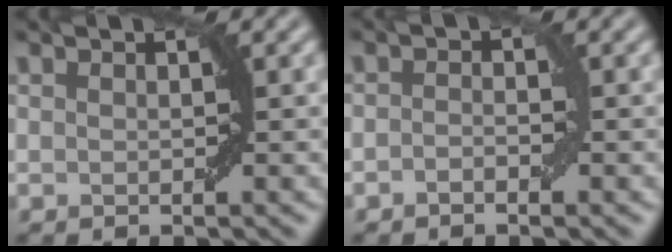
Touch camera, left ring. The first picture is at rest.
{"total": 1.0, "force": [-0.6, 0.3, 0.7], "torque": [-0.012, 0.004, -0.011]}